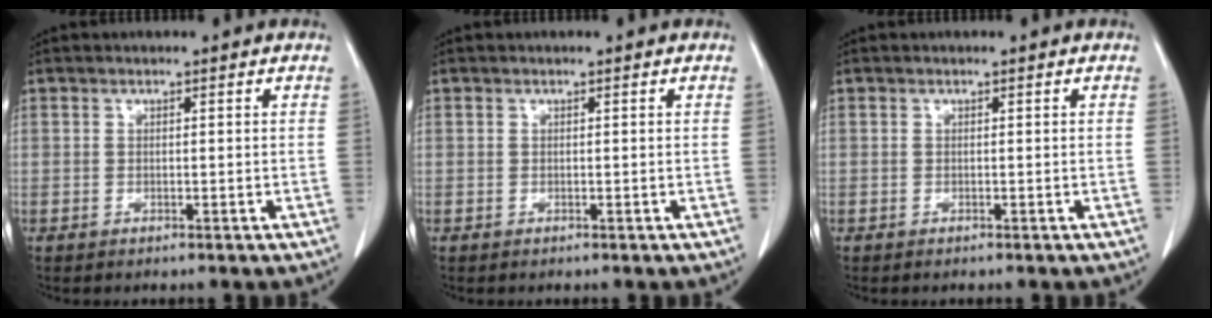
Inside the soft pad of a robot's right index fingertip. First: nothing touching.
{"total": 0.0}
{"total": 0.0}